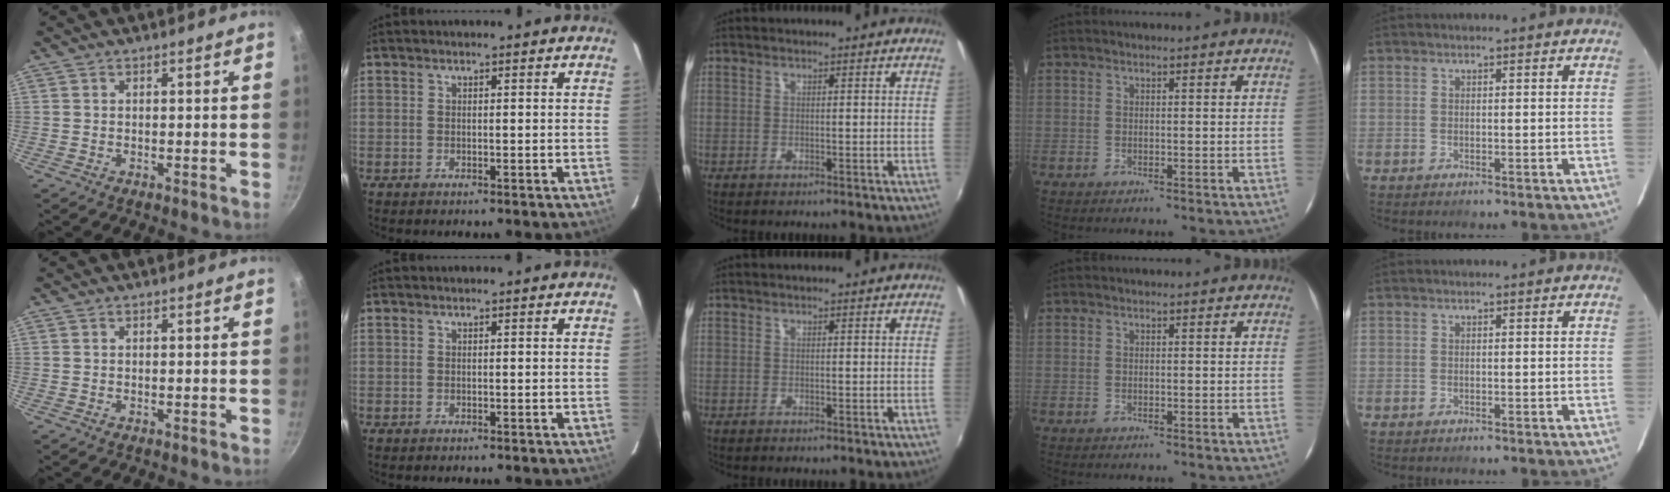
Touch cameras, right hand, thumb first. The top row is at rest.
{}